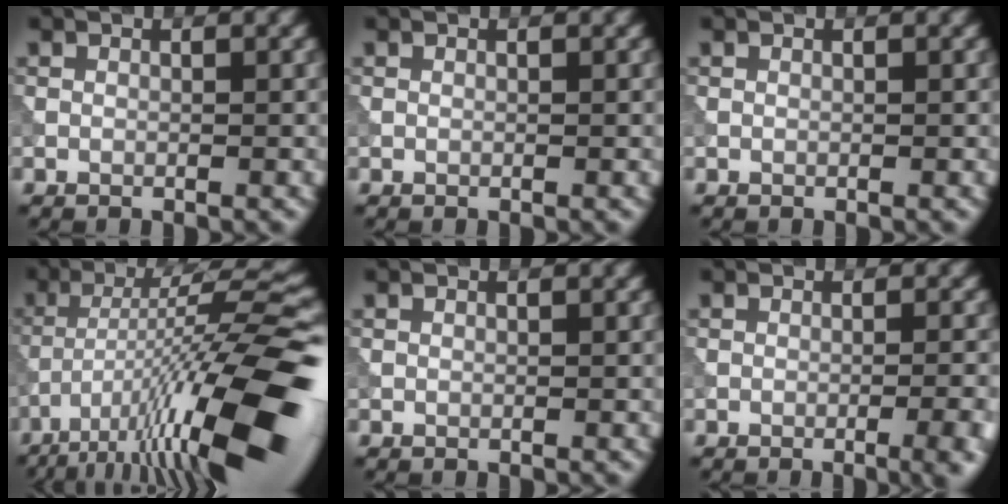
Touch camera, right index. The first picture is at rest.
{"total": 0.0}
{"total": 0.0}
{"total": 15.2, "force": [-6.9, 3.0, 13.2], "torque": [-0.223, 0.010, -0.107]}
{"total": 0.0}
{"total": 4.6, "force": [-1.6, 1.8, 3.9], "torque": [-0.025, 0.011, -0.013]}